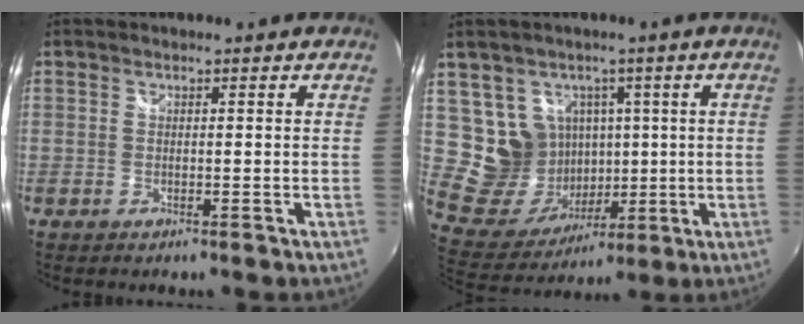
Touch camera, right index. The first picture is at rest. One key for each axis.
{"total": 12.6, "fx": 3.4, "fy": 11.4, "fz": 4.3, "tx": -0.109, "ty": 0.000, "tz": 0.088}